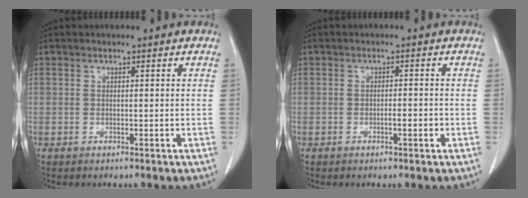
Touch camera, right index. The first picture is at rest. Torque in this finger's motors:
{"motor_torque": [0.37, -0.33, 0.10, 0.04]}